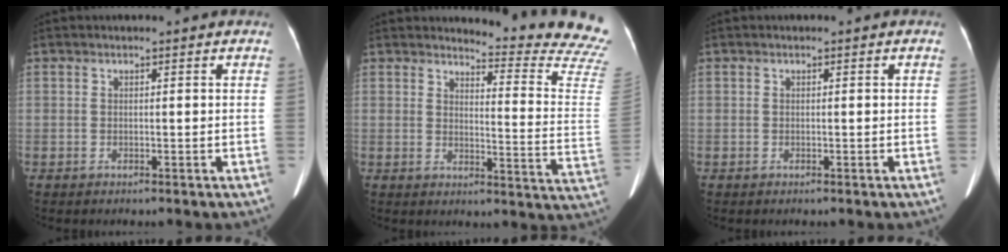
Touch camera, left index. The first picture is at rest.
{"total": 16.5, "force": [16.3, -1.3, 2.5], "torque": [-0.023, -0.168, 0.159]}
{"total": 0.0}